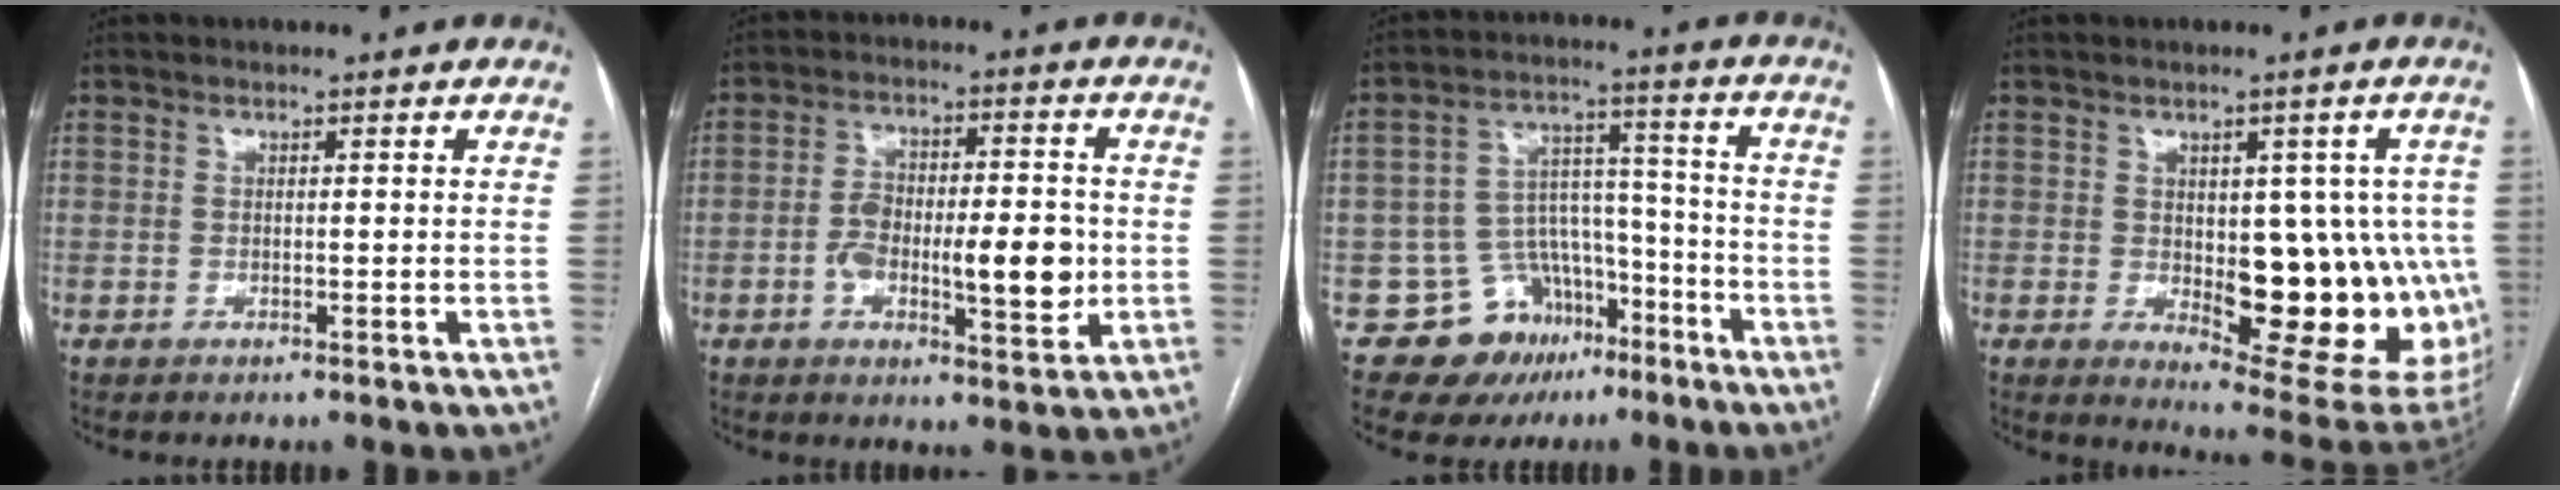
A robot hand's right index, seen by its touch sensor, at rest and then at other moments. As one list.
[{"total": 11.6, "force": [-2.0, 3.9, 10.7], "torque": [-0.174, 0.011, -0.028]}, {"total": 11.1, "force": [-6.6, 8.2, 3.4], "torque": [-0.043, 0.059, -0.095]}, {"total": 17.7, "force": [-2.3, 7.3, 15.9], "torque": [-0.140, 0.008, -0.004]}]